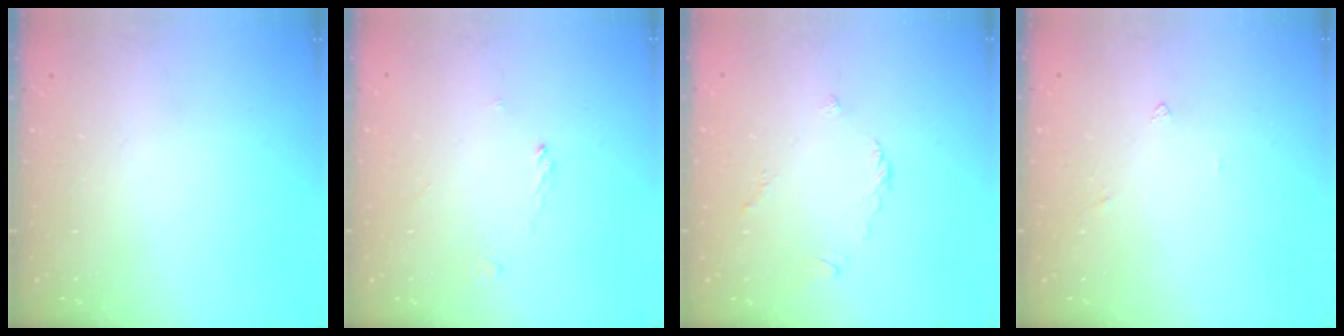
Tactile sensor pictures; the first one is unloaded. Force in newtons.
{"total": 1.9, "press": 1.8, "slide": 0.5}
{"total": 2.7, "press": 2.6, "slide": 0.6}
{"total": 1.9, "press": 1.8, "slide": 0.4}